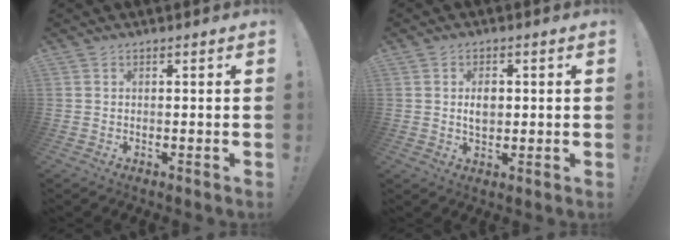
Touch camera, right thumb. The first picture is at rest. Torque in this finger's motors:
{"motor_torque": [-0.05, 0.08, 0.37, -0.13, 0.01]}